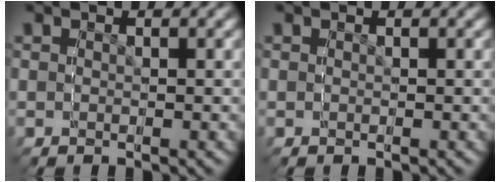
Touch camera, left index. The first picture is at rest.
{"total": 0.0}